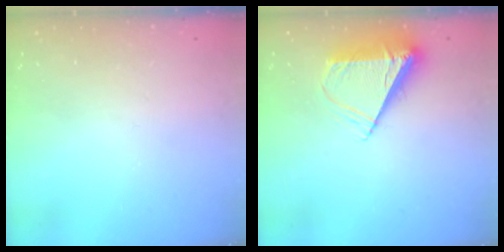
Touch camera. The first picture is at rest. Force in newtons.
{"total": 7.8, "press": 7.7, "slide": 1.1}